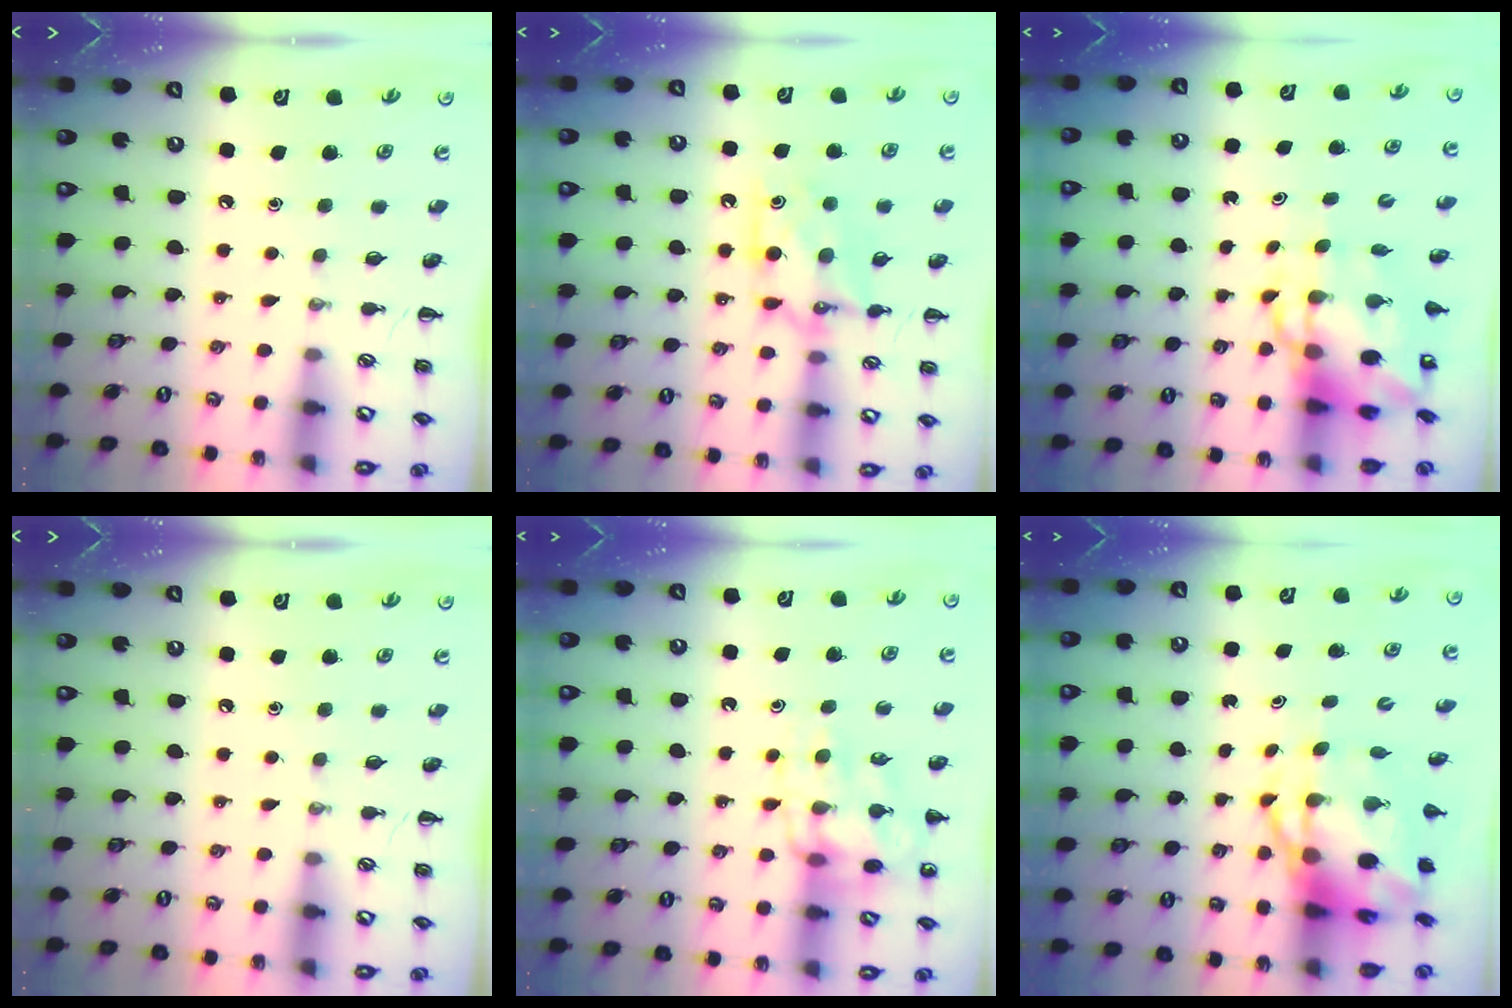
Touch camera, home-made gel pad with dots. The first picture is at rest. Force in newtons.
{"total": 10.5, "press": 10.5, "slide": 0.5}
{"total": 8.6, "press": 8.3, "slide": 2.3}
{"total": 0.0}
{"total": 15.3, "press": 15.0, "slide": 3.0}
{"total": 8.2, "press": 7.9, "slide": 2.0}